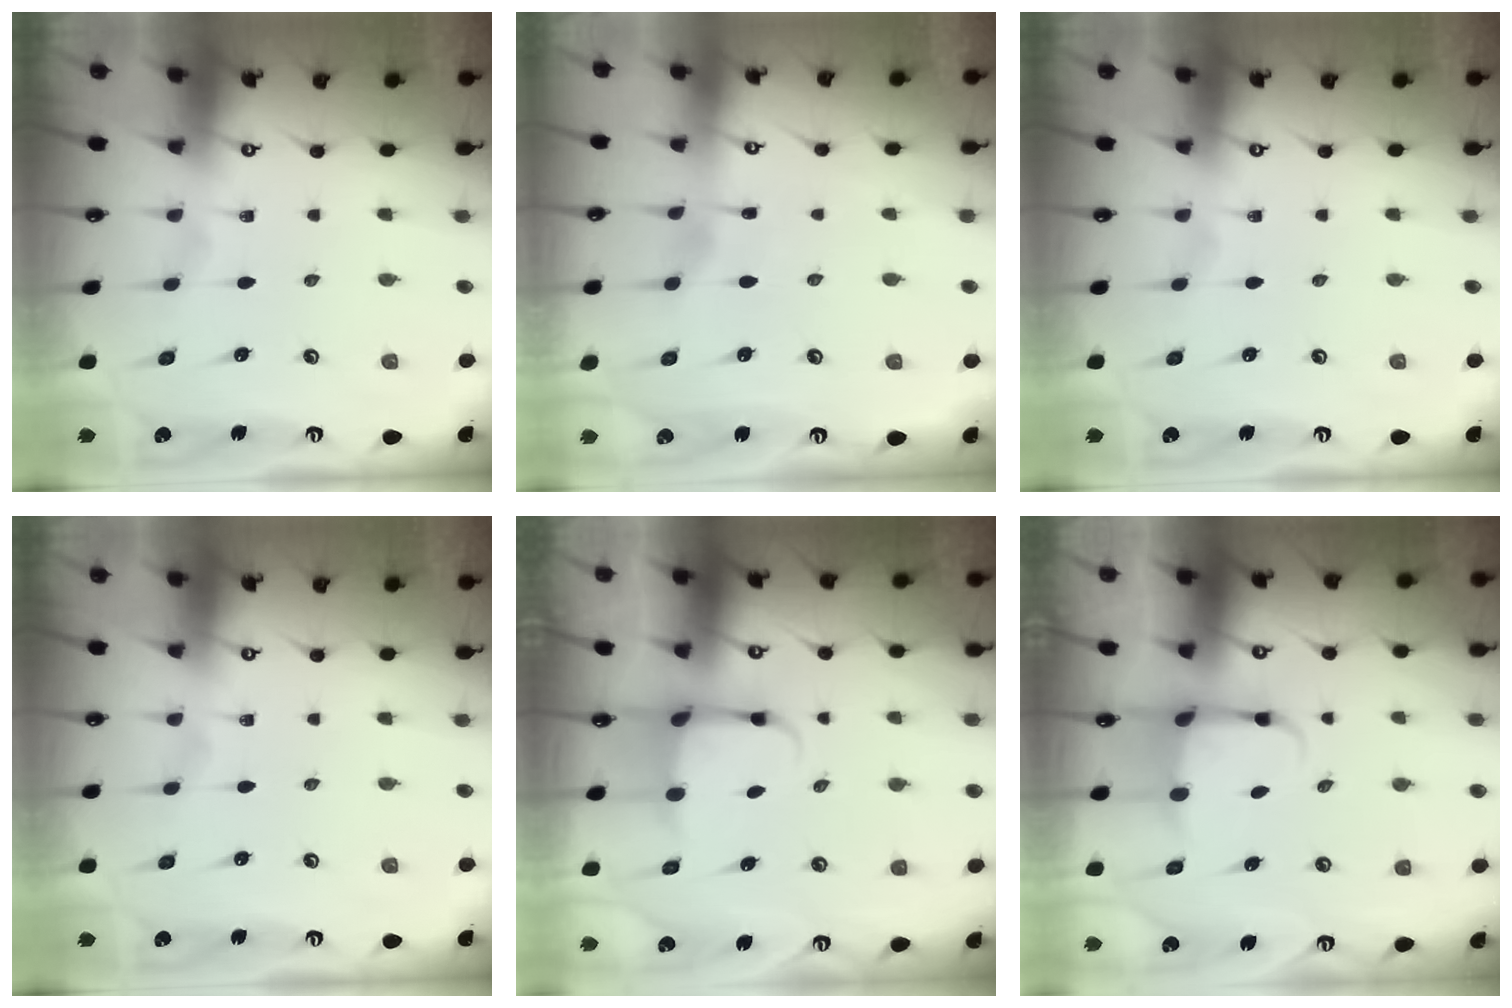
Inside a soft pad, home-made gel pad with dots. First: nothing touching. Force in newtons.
{"total": 2.0, "press": 2.0, "slide": 0.3}
{"total": 0.0}
{"total": 0.0}
{"total": 3.8, "press": 3.7, "slide": 0.9}
{"total": 3.7, "press": 3.6, "slide": 1.0}